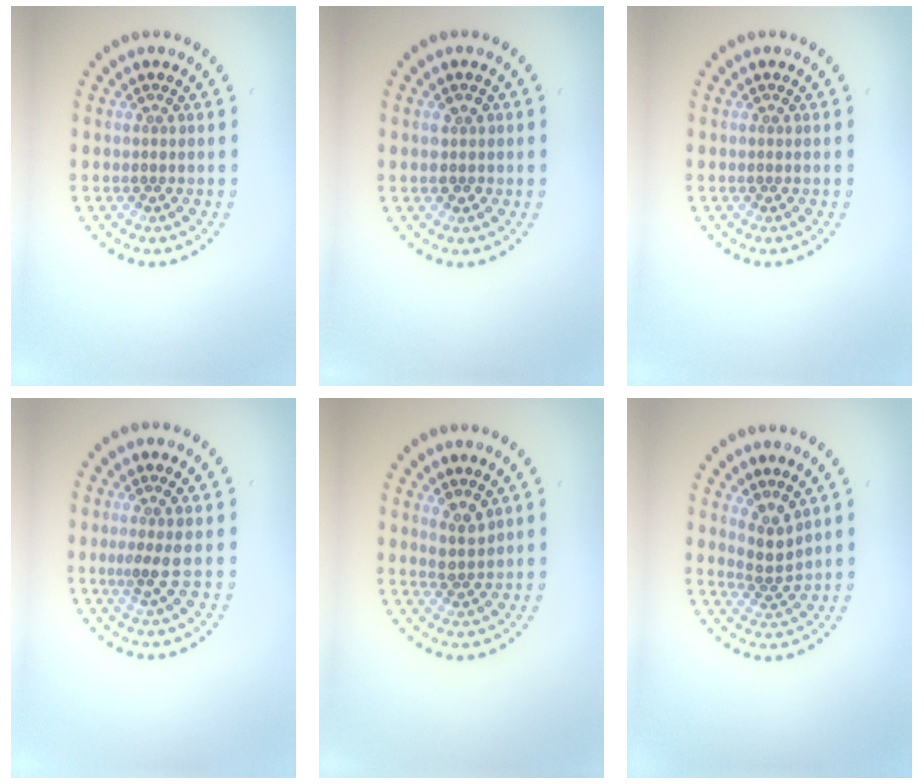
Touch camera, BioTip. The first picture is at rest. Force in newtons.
{"total": 1.5, "press": 1.5, "slide": 0.3}
{"total": 0.0}
{"total": 1.6, "press": 1.3, "slide": 1.0}
{"total": 1.9, "press": 1.5, "slide": 1.1}
{"total": 2.4, "press": 1.7, "slide": 1.7}